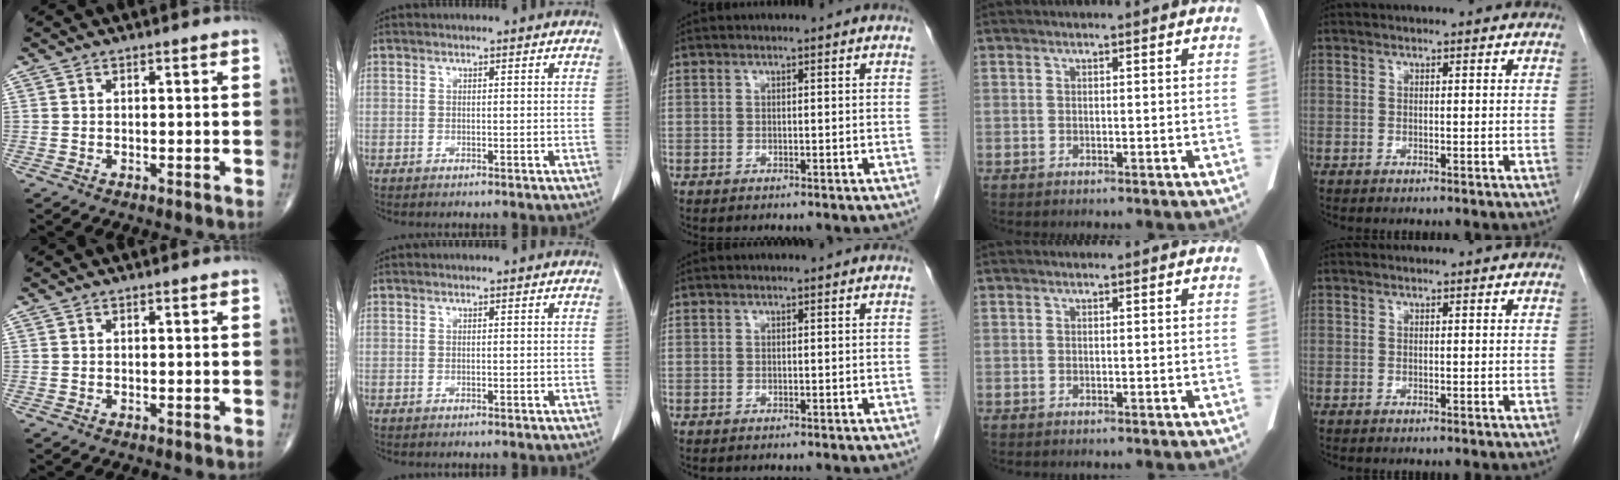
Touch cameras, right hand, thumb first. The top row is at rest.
{}